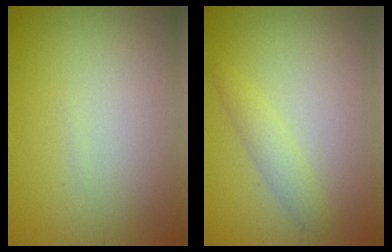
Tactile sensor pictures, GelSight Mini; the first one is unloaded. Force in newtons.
{"total": 1.7, "press": 1.7, "slide": 0.1}